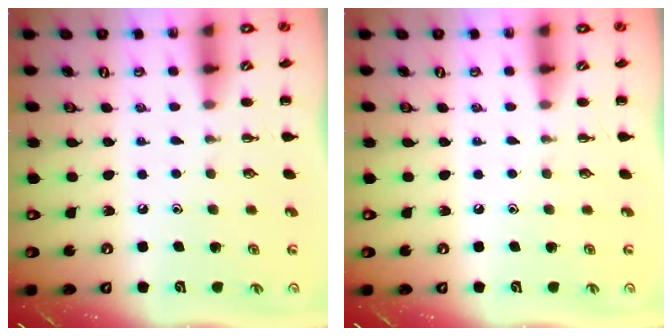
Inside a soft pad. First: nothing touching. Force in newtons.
{"total": 0.0}